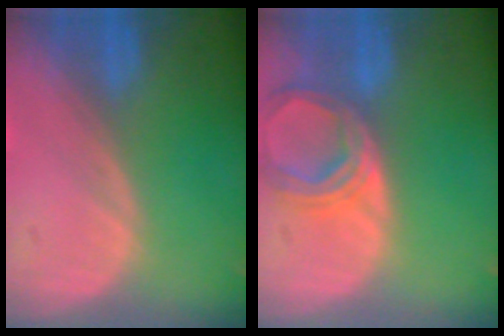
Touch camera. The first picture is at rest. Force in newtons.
{"total": 6.9, "press": 6.3, "slide": 2.6}